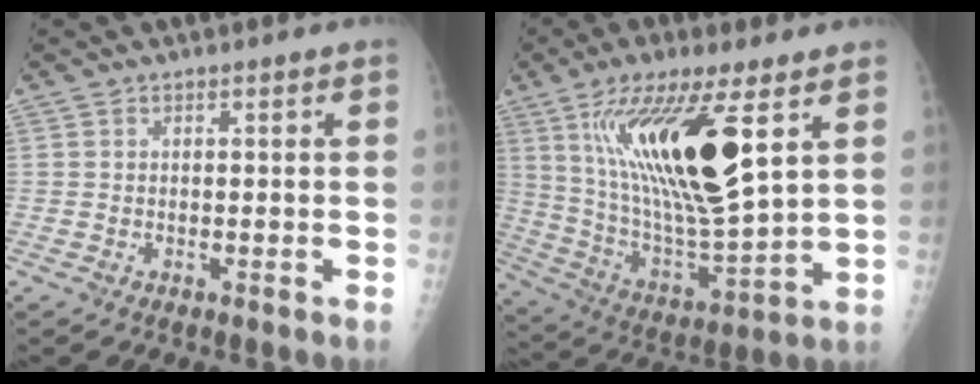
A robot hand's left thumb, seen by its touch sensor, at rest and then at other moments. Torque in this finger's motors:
{"motor_torque": [2.43, 2.58, 2.32, -0.45, 0.36]}